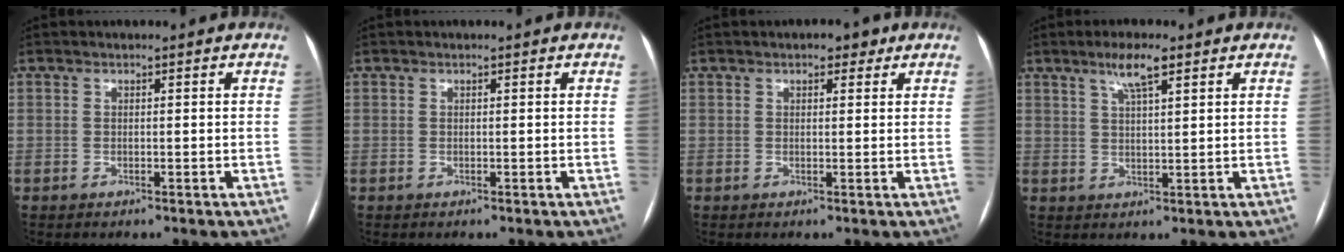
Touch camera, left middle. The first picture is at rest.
{"total": 0.0}
{"total": 2.6, "force": [1.6, 1.2, 1.5], "torque": [-0.019, 0.009, 0.019]}
{"total": 4.6, "force": [2.9, 0.5, 3.6], "torque": [-0.068, 0.006, 0.051]}